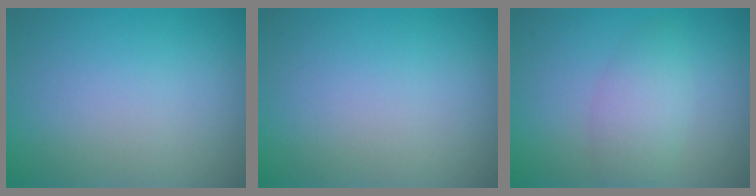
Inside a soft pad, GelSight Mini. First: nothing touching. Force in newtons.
{"total": 0.0}
{"total": 3.0, "press": 3.0, "slide": 0.2}